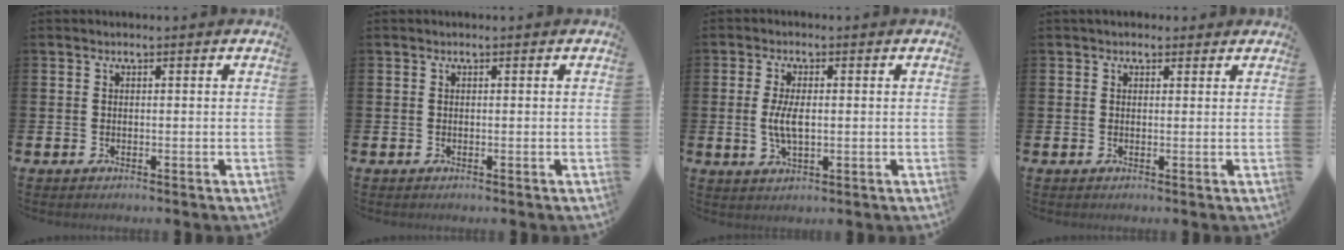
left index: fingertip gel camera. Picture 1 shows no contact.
{"total": 0.0}
{"total": 4.7, "force": [0.1, 1.9, 4.2], "torque": [-0.087, 0.002, -0.002]}
{"total": 1.3, "force": [1.0, 0.8, 0.3], "torque": [0.005, 0.005, 0.016]}